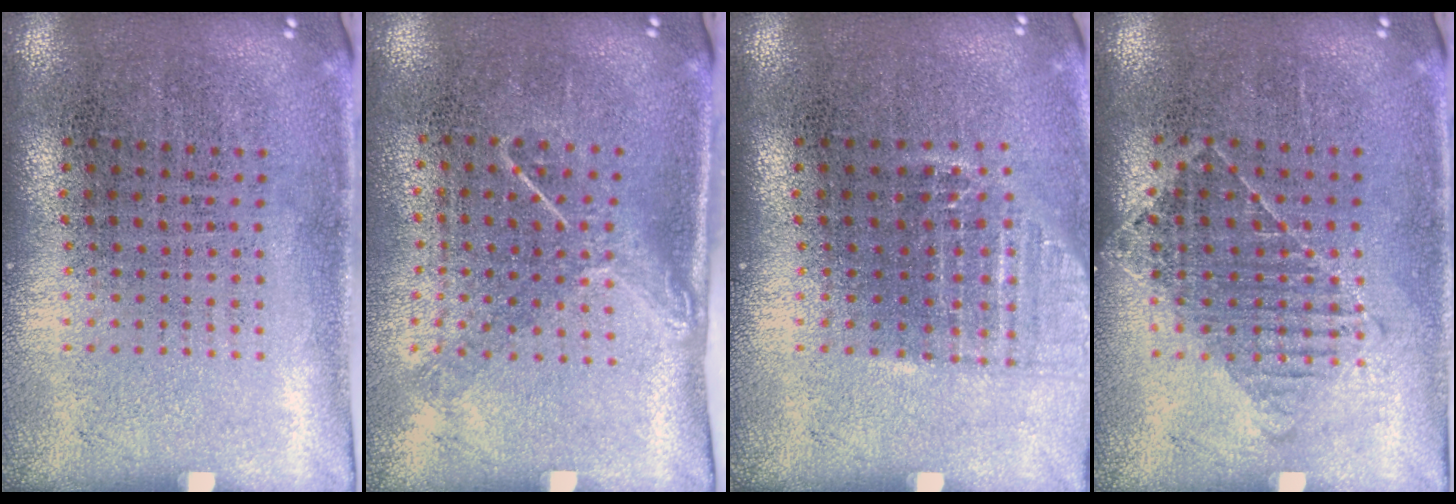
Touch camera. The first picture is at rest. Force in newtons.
{"total": 1.3, "press": 1.0, "slide": 0.9}
{"total": 1.0, "press": 0.9, "slide": 0.5}
{"total": 1.1, "press": 0.9, "slide": 0.6}